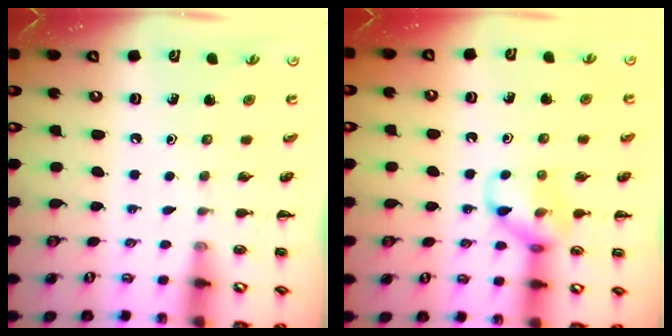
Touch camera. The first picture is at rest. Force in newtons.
{"total": 10.4, "press": 10.3, "slide": 0.4}